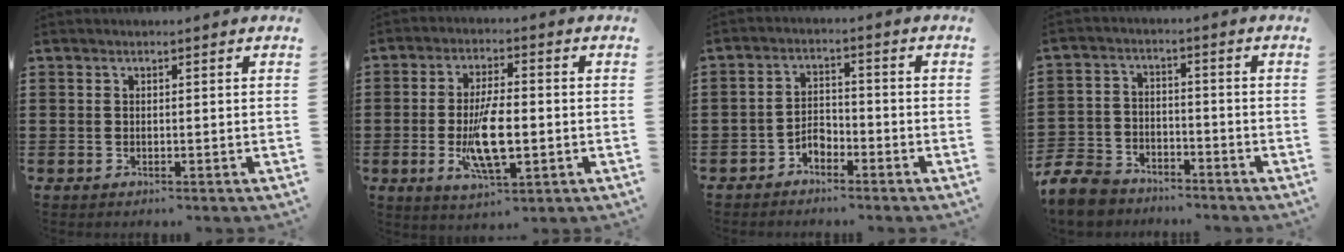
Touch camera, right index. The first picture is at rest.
{"total": 9.7, "force": [-1.7, 3.6, 8.8], "torque": [-0.173, -0.015, -0.032]}
{"total": 3.0, "force": [-2.3, 1.5, 1.2], "torque": [-0.027, 0.008, -0.047]}
{"total": 7.4, "force": [-6.9, 2.1, 1.7], "torque": [-0.061, 0.009, -0.141]}